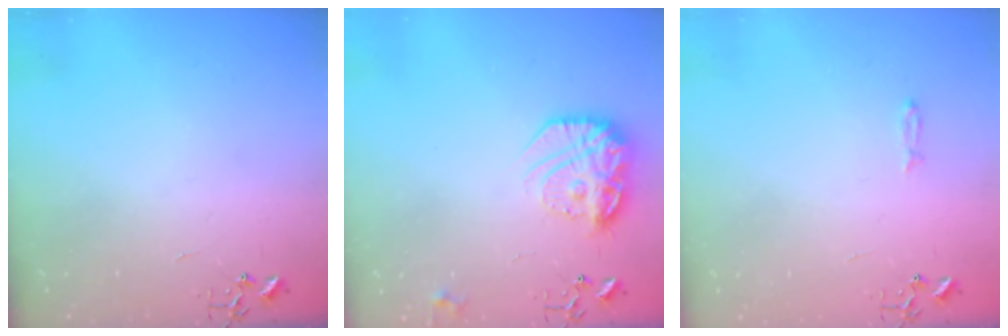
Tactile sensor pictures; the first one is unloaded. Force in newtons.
{"total": 17.3, "press": 17.3, "slide": 1.3}
{"total": 3.5, "press": 3.5, "slide": 0.5}